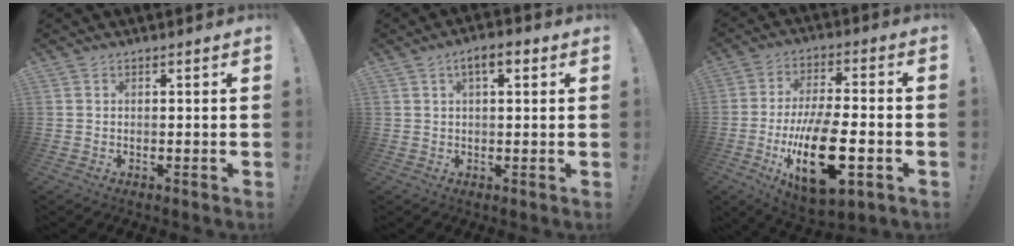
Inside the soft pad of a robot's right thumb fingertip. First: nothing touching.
{"total": 5.2, "force": [1.9, 2.1, 4.3], "torque": [-0.064, 0.002, 0.028]}
{"total": 21.6, "force": [-6.6, 9.0, 18.5], "torque": [-0.319, 0.026, -0.091]}